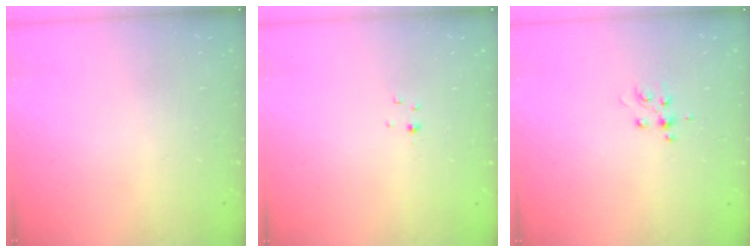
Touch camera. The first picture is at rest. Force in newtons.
{"total": 1.1, "press": 1.1, "slide": 0.2}
{"total": 5.0, "press": 4.9, "slide": 1.2}